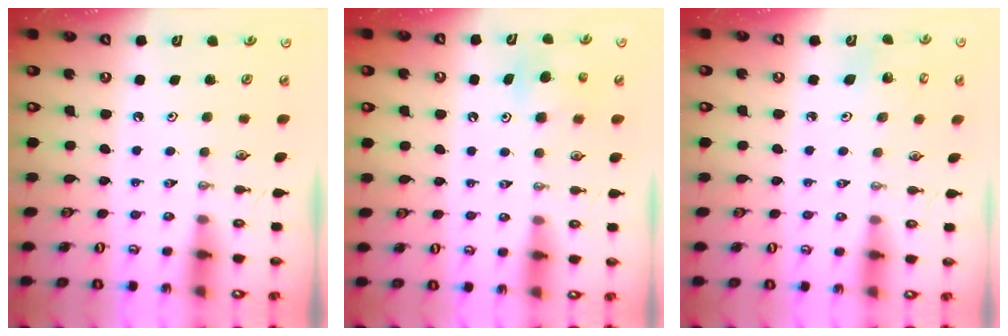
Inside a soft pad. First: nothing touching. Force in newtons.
{"total": 5.2, "press": 5.2, "slide": 0.4}
{"total": 4.4, "press": 4.0, "slide": 1.9}